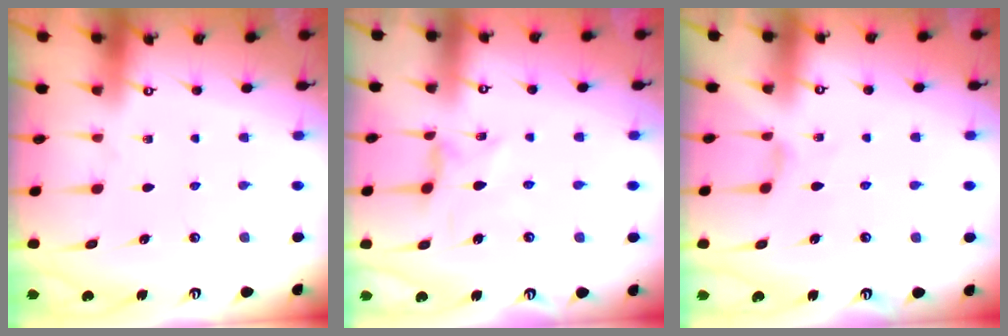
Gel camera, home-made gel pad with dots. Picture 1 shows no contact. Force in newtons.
{"total": 3.1, "press": 3.1, "slide": 0.5}
{"total": 1.1, "press": 1.1, "slide": 0.2}